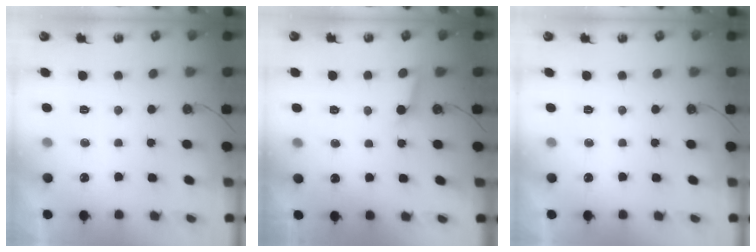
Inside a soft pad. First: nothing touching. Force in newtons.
{"total": 3.0, "press": 2.9, "slide": 0.3}
{"total": 0.0}